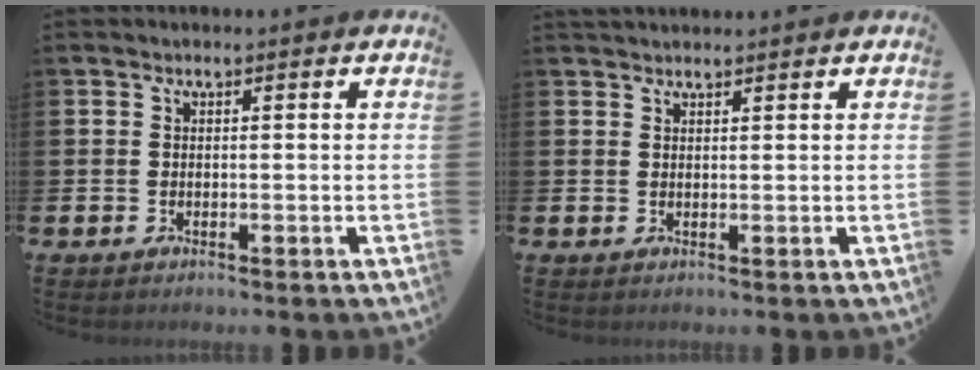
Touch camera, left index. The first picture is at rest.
{"total": 1.0, "force": [1.0, 0.2, 0.1], "torque": [0.008, -0.003, 0.016]}